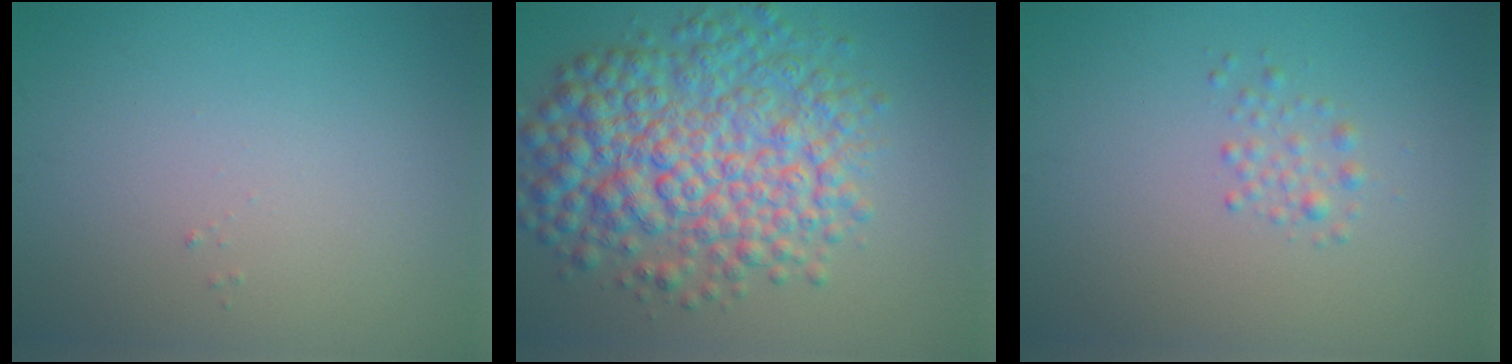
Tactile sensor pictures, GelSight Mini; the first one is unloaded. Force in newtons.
{"total": 9.3, "press": 9.3, "slide": 0.1}
{"total": 1.3, "press": 1.3, "slide": 0.1}